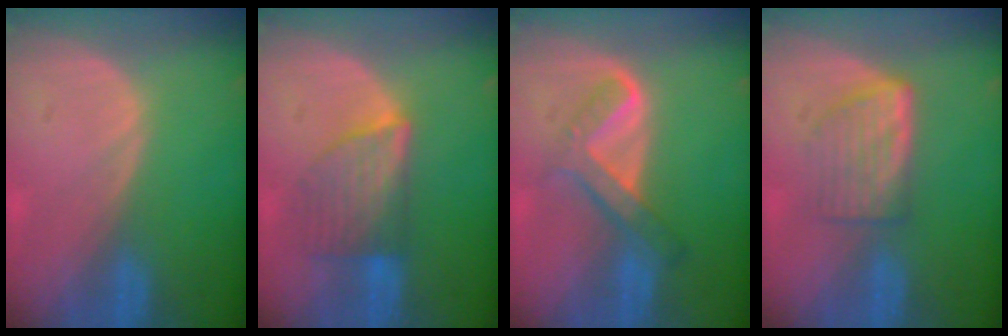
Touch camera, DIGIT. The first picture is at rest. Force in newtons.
{"total": 6.3, "press": 6.2, "slide": 0.6}
{"total": 6.1, "press": 5.4, "slide": 2.8}
{"total": 6.1, "press": 5.4, "slide": 2.7}